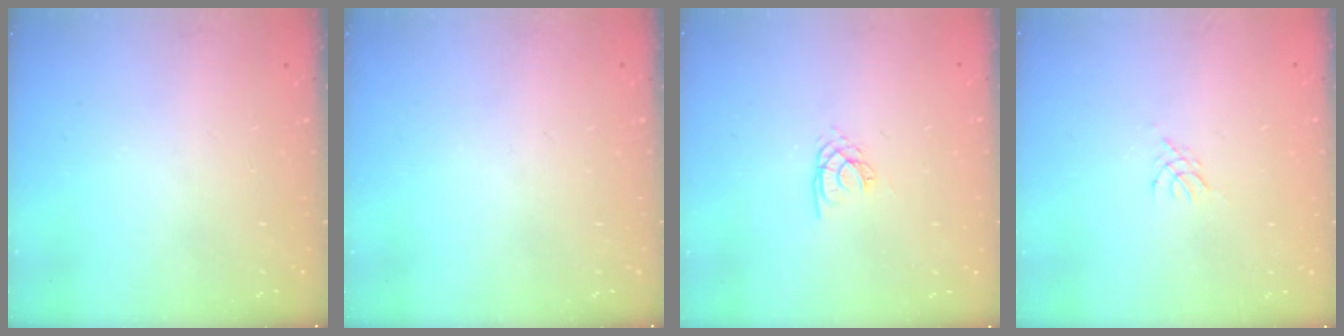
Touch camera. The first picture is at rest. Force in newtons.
{"total": 0.0}
{"total": 1.8, "press": 1.8, "slide": 0.2}
{"total": 2.8, "press": 2.7, "slide": 0.6}